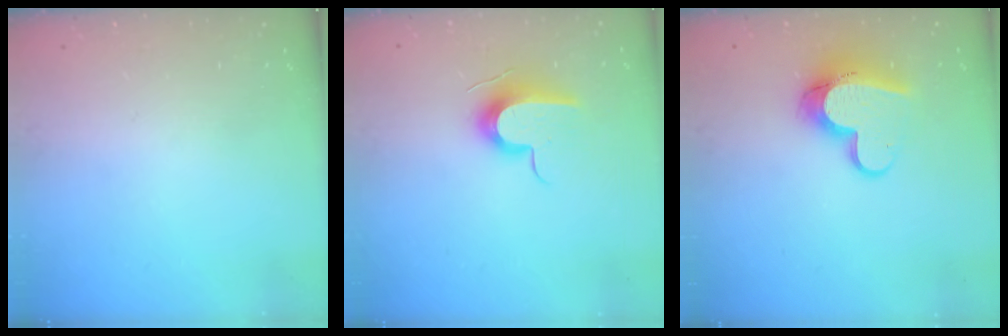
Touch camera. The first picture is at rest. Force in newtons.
{"total": 10.6, "press": 10.5, "slide": 1.3}
{"total": 12.6, "press": 12.6, "slide": 1.2}